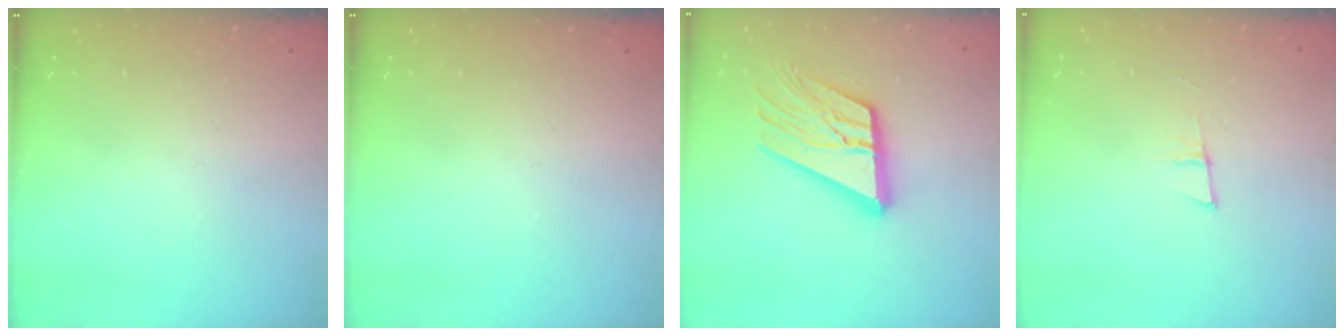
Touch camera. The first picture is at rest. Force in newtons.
{"total": 0.0}
{"total": 17.6, "press": 17.5, "slide": 2.2}
{"total": 5.4, "press": 4.6, "slide": 2.7}